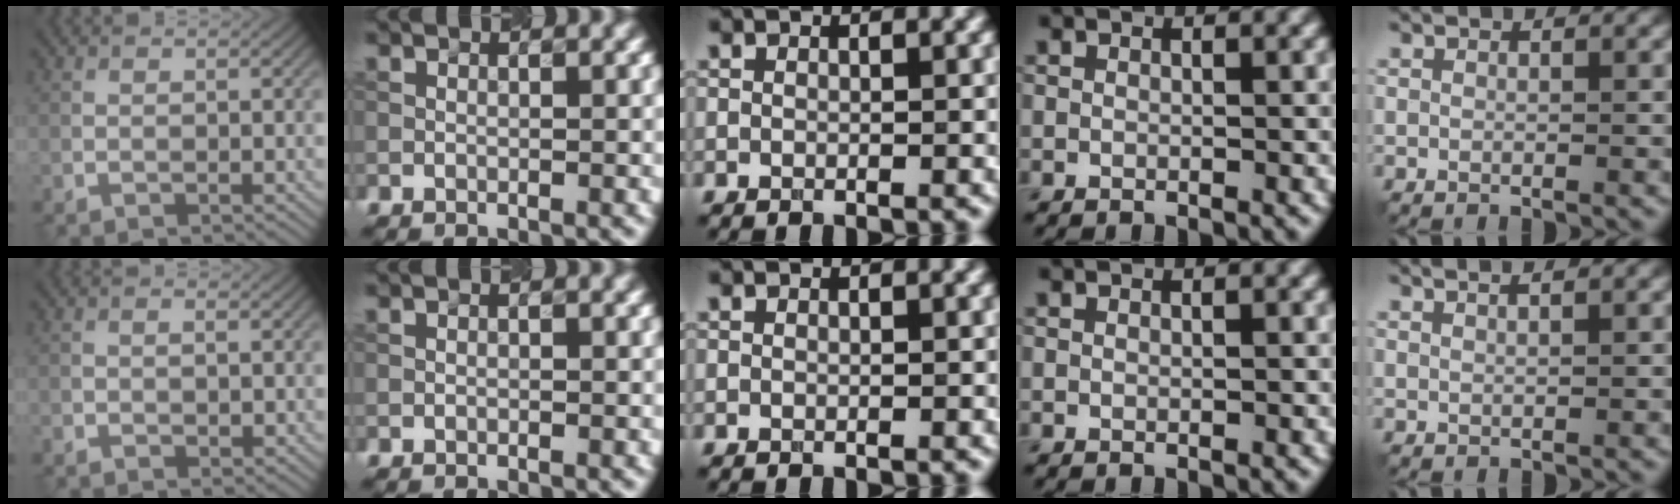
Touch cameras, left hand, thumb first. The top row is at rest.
{"thumb": {"total": 1.8, "force": [-0.5, 1.0, 1.4], "torque": [-0.025, -0.002, -0.006]}, "little": {"total": 1.9, "force": [1.3, 0.6, 1.2], "torque": [-0.001, 0.007, 0.000]}}